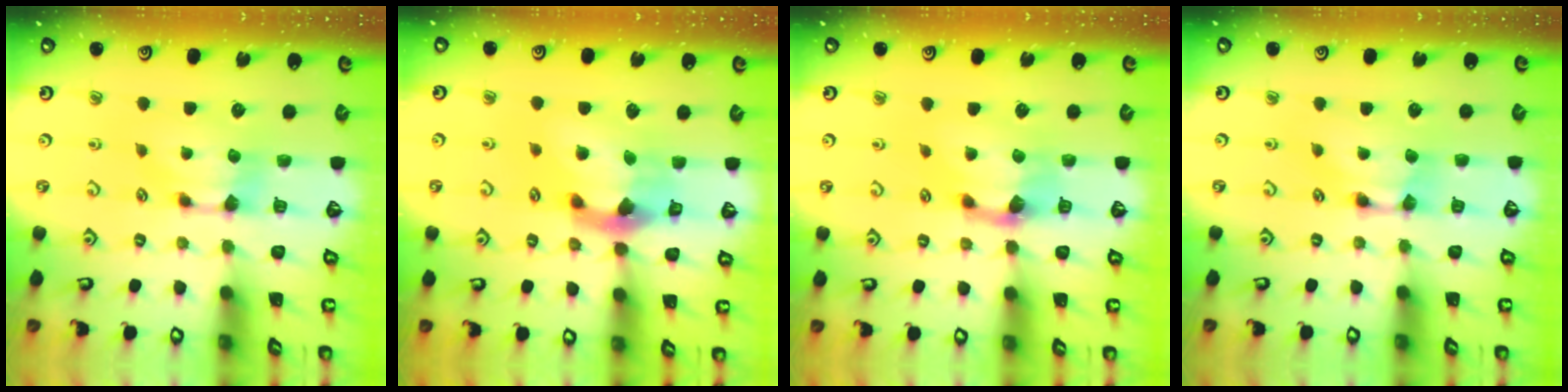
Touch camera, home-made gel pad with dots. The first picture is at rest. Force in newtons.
{"total": 6.4, "press": 6.0, "slide": 2.2}
{"total": 2.3, "press": 1.4, "slide": 1.8}
{"total": 1.9, "press": 1.9, "slide": 0.2}